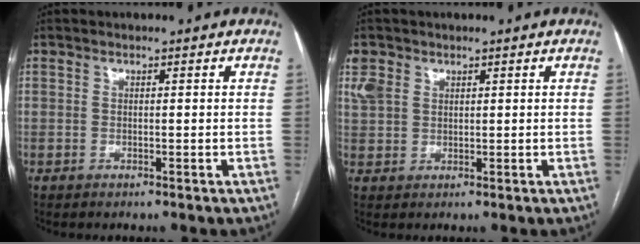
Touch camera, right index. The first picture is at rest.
{"total": 3.4, "force": [1.7, 2.6, 1.2], "torque": [-0.040, 0.013, 0.044]}